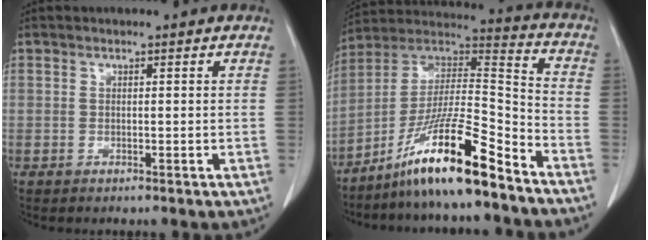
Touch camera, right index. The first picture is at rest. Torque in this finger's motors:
{"motor_torque": [1.09, -1.04, 1.00, 0.21]}